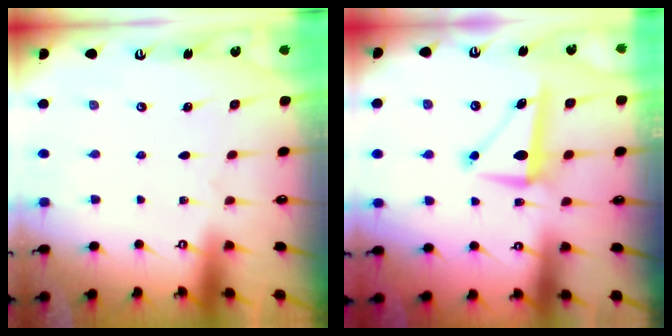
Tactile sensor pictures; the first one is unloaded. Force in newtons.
{"total": 8.3, "press": 8.1, "slide": 1.7}